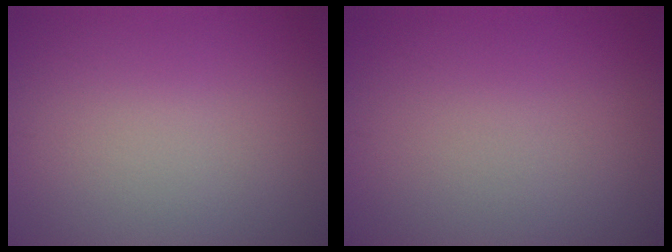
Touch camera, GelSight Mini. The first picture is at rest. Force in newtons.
{"total": 0.0}